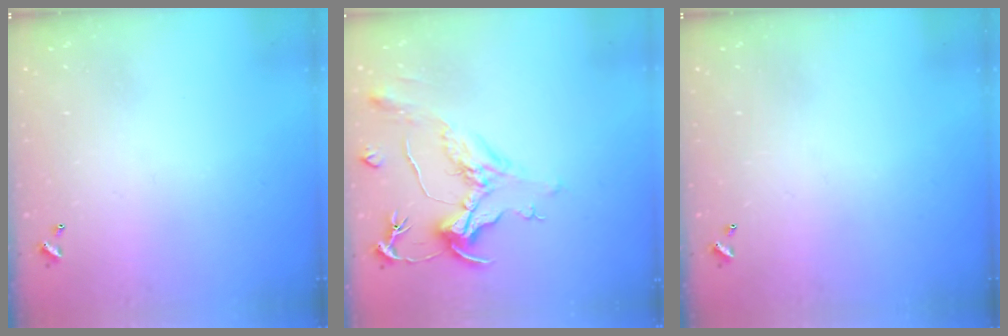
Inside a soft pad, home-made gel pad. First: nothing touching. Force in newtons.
{"total": 2.1, "press": 1.7, "slide": 1.3}
{"total": 0.0}